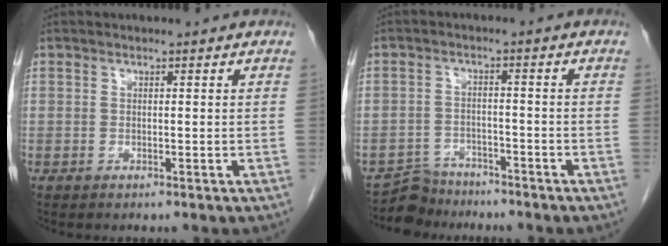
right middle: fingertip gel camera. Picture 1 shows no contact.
{"total": 4.9, "force": [-4.5, 1.8, -0.9], "torque": [0.019, 0.001, -0.080]}